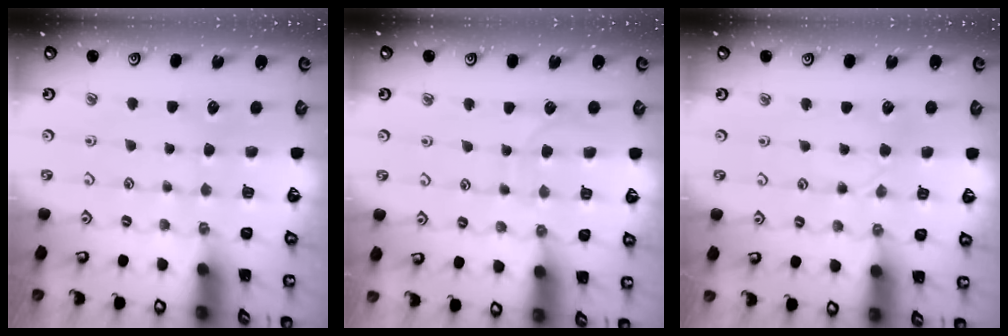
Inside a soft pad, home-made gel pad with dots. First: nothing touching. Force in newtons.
{"total": 6.4, "press": 6.4, "slide": 0.2}
{"total": 2.0, "press": 2.0, "slide": 0.2}